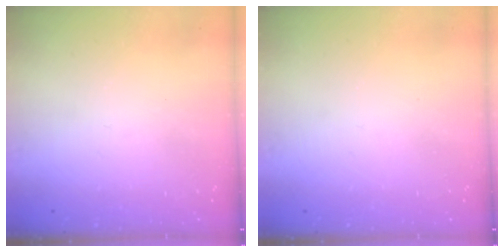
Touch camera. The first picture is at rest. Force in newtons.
{"total": 0.0}